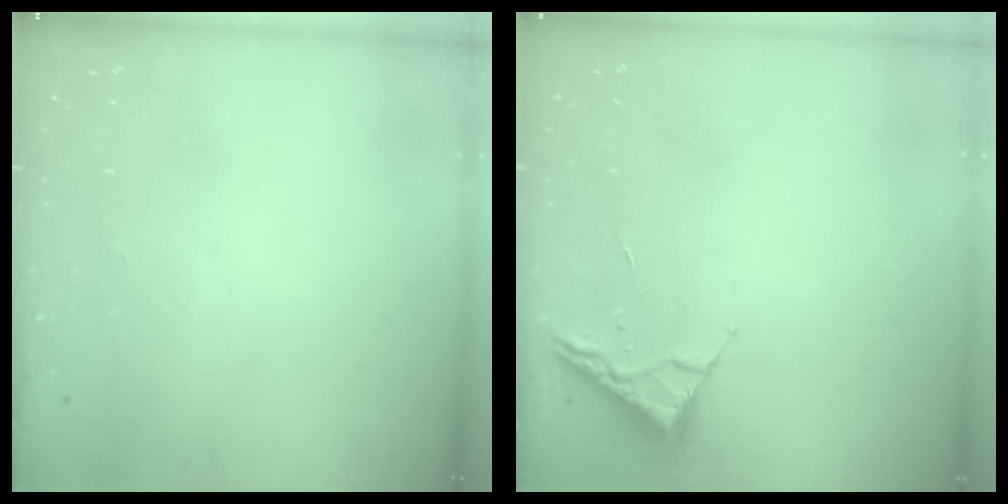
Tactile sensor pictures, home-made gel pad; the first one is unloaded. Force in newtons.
{"total": 2.6, "press": 2.6, "slide": 0.3}